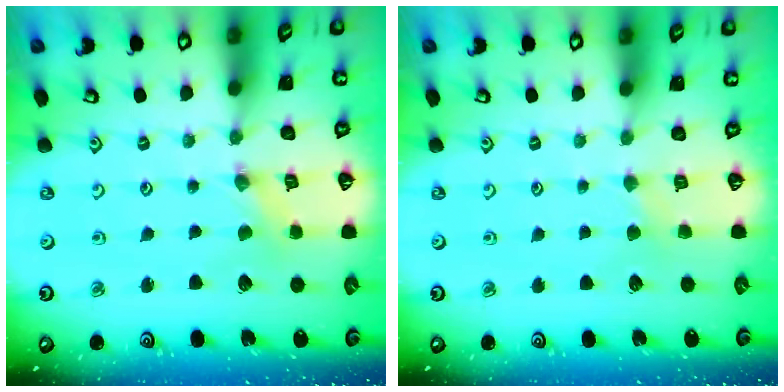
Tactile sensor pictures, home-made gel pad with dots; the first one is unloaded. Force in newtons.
{"total": 1.9, "press": 1.9, "slide": 0.4}